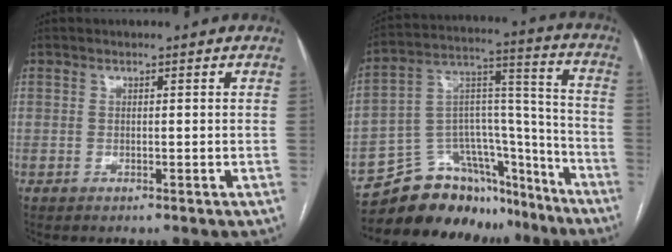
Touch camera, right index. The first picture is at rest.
{"total": 19.0, "force": [-16.2, 8.1, 5.7], "torque": [-0.088, 0.067, -0.255]}